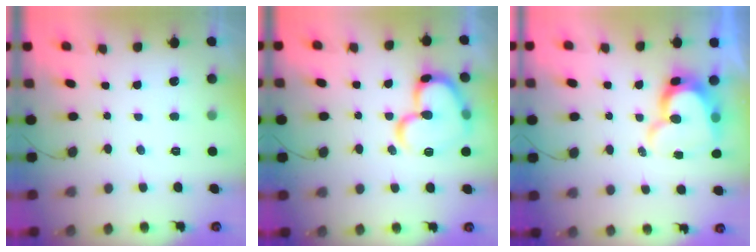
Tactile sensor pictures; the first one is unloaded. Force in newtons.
{"total": 19.0, "press": 18.9, "slide": 1.8}
{"total": 12.6, "press": 12.5, "slide": 1.4}